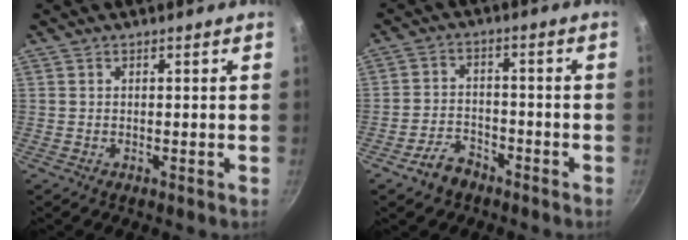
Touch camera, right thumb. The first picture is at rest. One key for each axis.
{"total": 5.7, "fx": -3.9, "fy": 3.5, "fz": 2.3, "tx": -0.032, "ty": 0.039, "tz": -0.071}